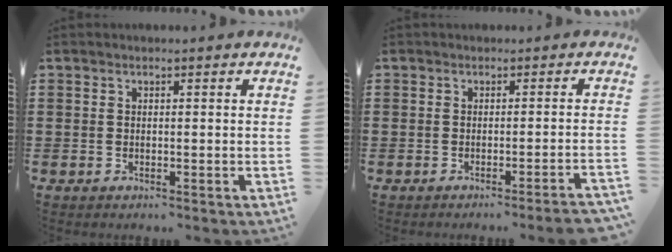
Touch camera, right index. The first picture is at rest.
{"total": 1.4, "force": [-1.2, -0.3, 0.7], "torque": [-0.012, -0.002, -0.023]}